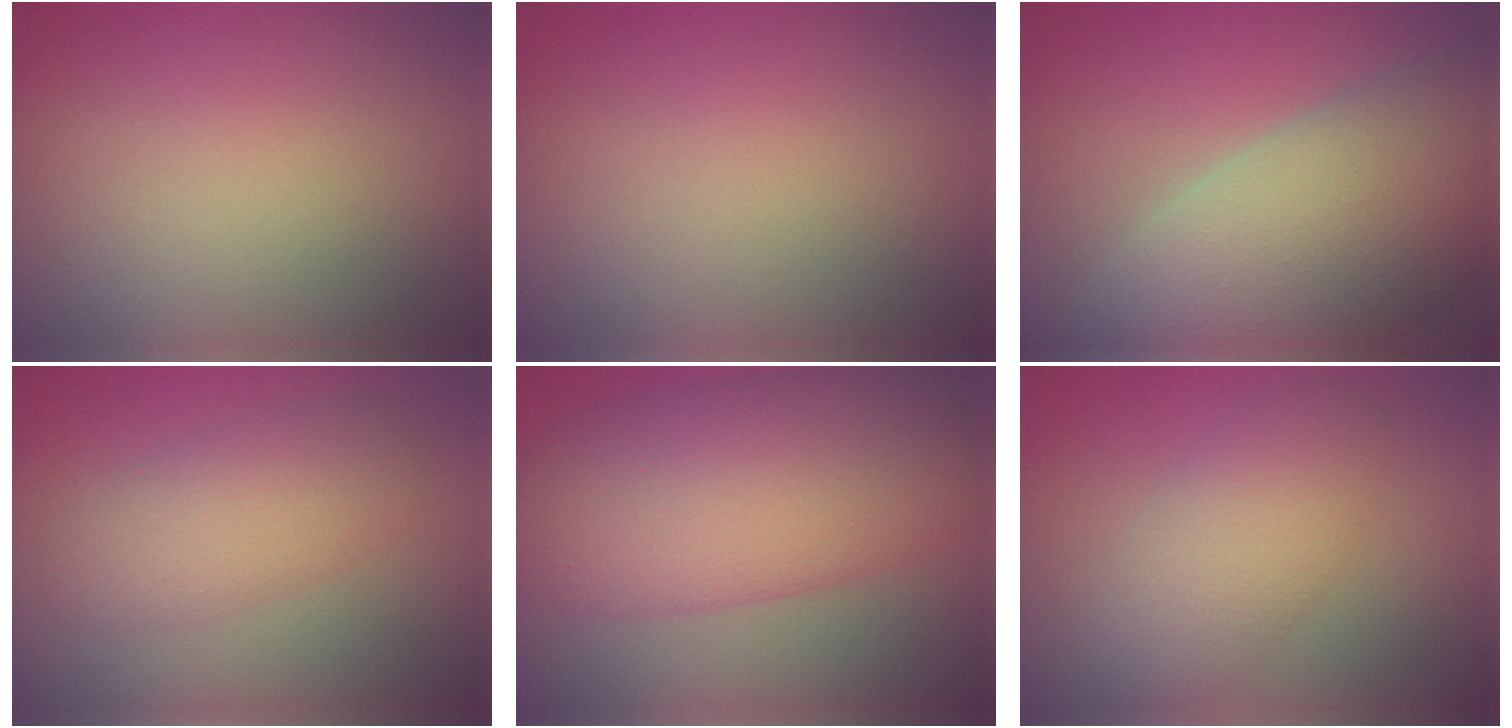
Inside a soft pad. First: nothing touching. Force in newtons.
{"total": 0.0}
{"total": 13.0, "press": 13.0, "slide": 1.0}
{"total": 4.1, "press": 4.1, "slide": 0.1}
{"total": 11.1, "press": 11.1, "slide": 0.2}
{"total": 4.6, "press": 4.6, "slide": 0.2}